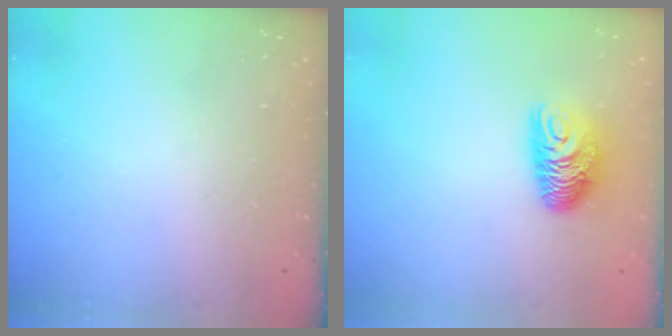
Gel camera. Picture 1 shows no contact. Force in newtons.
{"total": 9.3, "press": 9.3, "slide": 0.3}